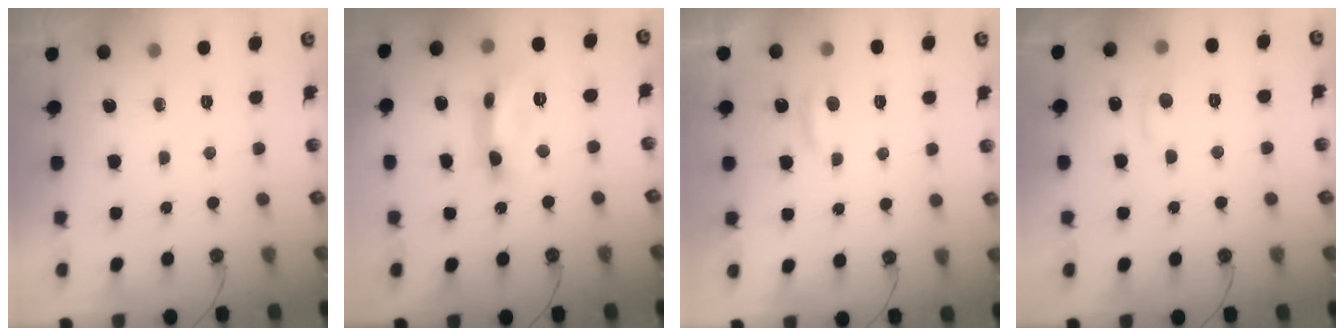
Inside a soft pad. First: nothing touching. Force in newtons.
{"total": 8.4, "press": 8.4, "slide": 0.4}
{"total": 1.9, "press": 1.9, "slide": 0.4}
{"total": 1.6, "press": 1.3, "slide": 0.8}